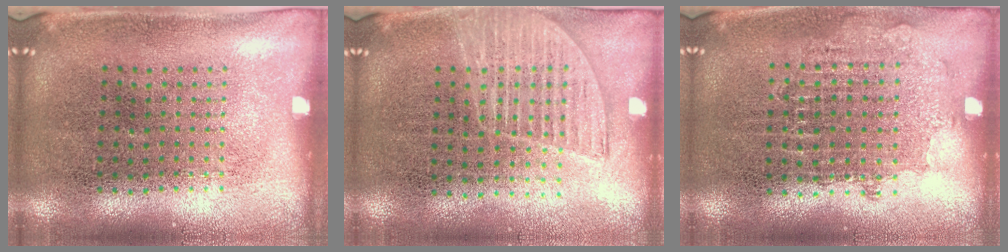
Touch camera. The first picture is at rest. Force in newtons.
{"total": 1.3, "press": 1.2, "slide": 0.6}
{"total": 0.8, "press": 0.8, "slide": 0.2}